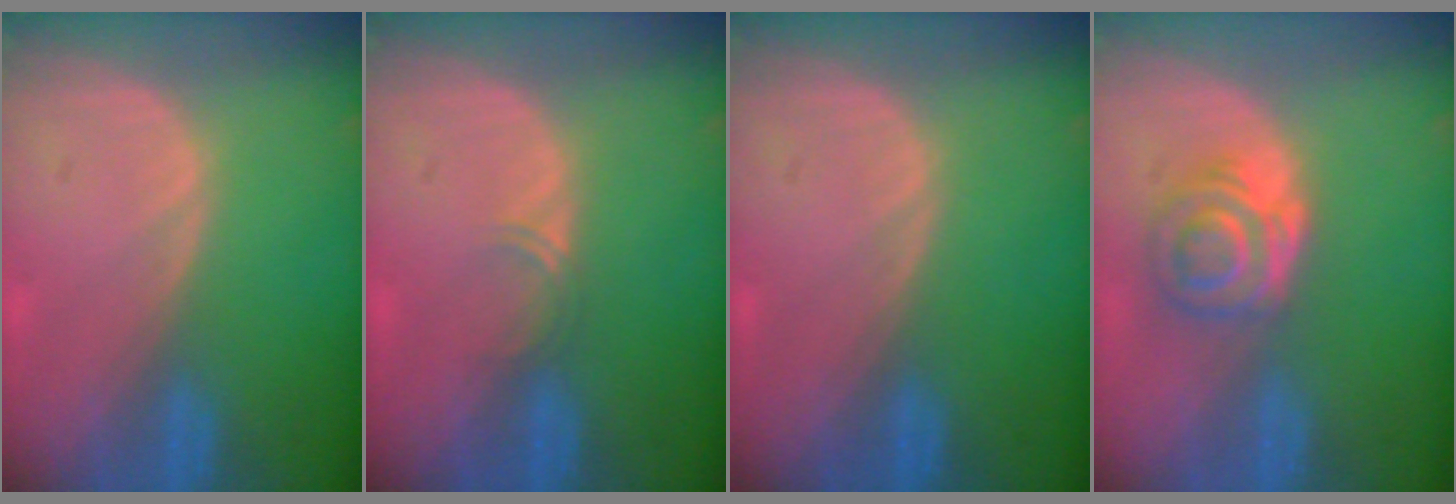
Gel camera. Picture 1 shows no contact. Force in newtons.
{"total": 1.4, "press": 1.1, "slide": 0.9}
{"total": 0.0}
{"total": 6.2, "press": 5.2, "slide": 3.3}